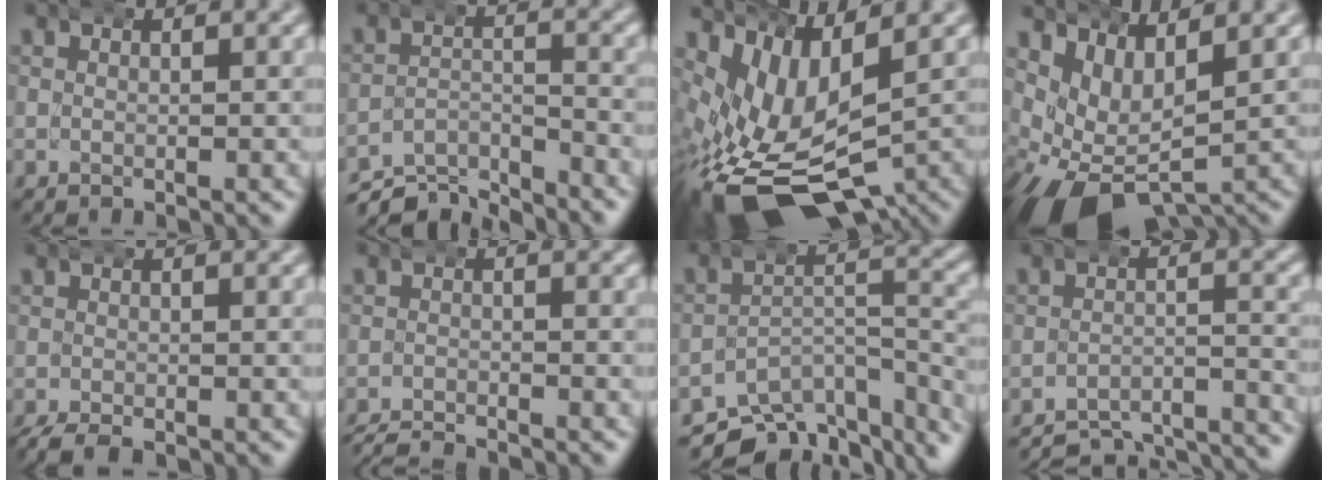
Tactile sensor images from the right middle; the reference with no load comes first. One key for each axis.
{"total": 6.2, "fx": -5.8, "fy": 1.9, "fz": 1.3, "tx": -0.012, "ty": -0.010, "tz": -0.107}
{"total": 11.1, "fx": -4.3, "fy": 7.0, "fz": 7.5, "tx": -0.176, "ty": -0.048, "tz": -0.049}
{"total": 9.3, "fx": -3.7, "fy": 7.0, "fz": 4.8, "tx": -0.131, "ty": -0.053, "tz": -0.045}
{"total": 2.2, "fx": -2.0, "fy": 0.8, "fz": 0.5, "tx": -0.016, "ty": -0.008, "tz": -0.031}
{"total": 5.1, "fx": -5.0, "fy": 1.2, "fz": 0.6, "tx": -0.018, "ty": -0.014, "tz": -0.079}
{"total": 10.5, "fx": -8.5, "fy": 4.7, "fz": 4.1, "tx": -0.038, "ty": -0.017, "tz": -0.136}
{"total": 10.0, "fx": -9.4, "fy": 2.3, "fz": 2.3, "tx": -0.027, "ty": -0.027, "tz": -0.145}